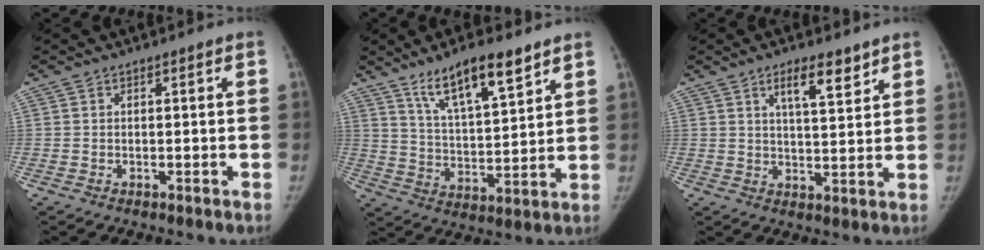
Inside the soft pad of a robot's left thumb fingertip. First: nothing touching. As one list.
[{"total": 13.4, "force": [8.9, 3.6, 9.3], "torque": [-0.140, -0.046, 0.163]}, {"total": 7.4, "force": [4.8, 2.1, 5.3], "torque": [-0.075, -0.031, 0.081]}]